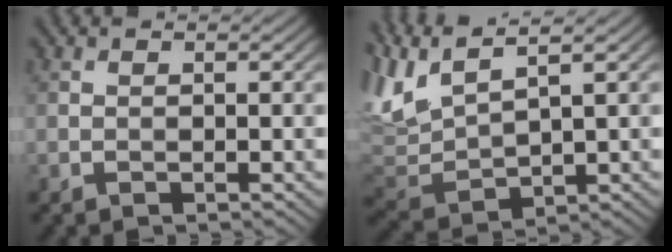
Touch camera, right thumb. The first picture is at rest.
{"total": 8.1, "force": [5.1, 2.2, 5.9], "torque": [-0.156, 0.017, 0.106]}